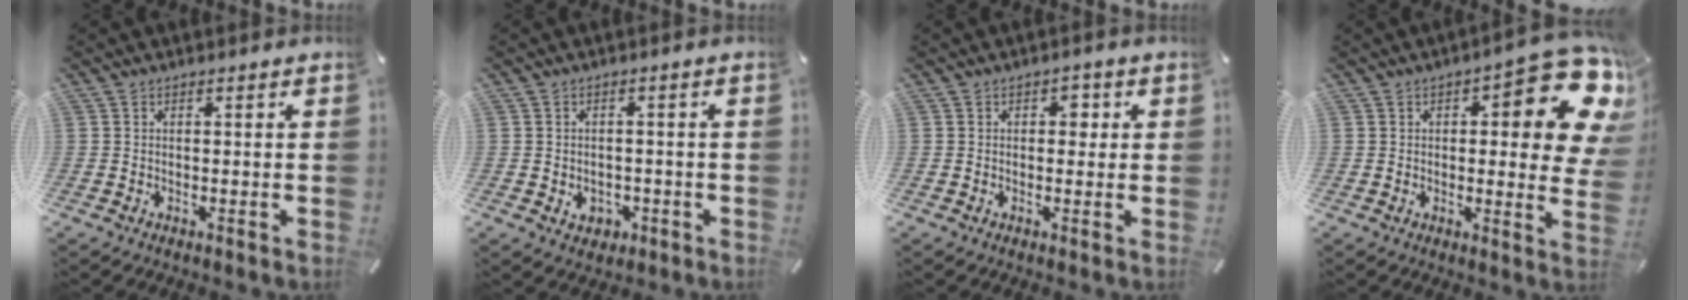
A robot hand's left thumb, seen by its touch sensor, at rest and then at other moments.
{"total": 3.5, "force": [-1.0, 2.9, 1.5], "torque": [-0.018, 0.003, -0.019]}
{"total": 2.5, "force": [0.4, 1.7, 1.8], "torque": [-0.014, 0.000, -0.002]}
{"total": 18.9, "force": [7.8, 7.1, 15.7], "torque": [-0.187, -0.063, 0.120]}